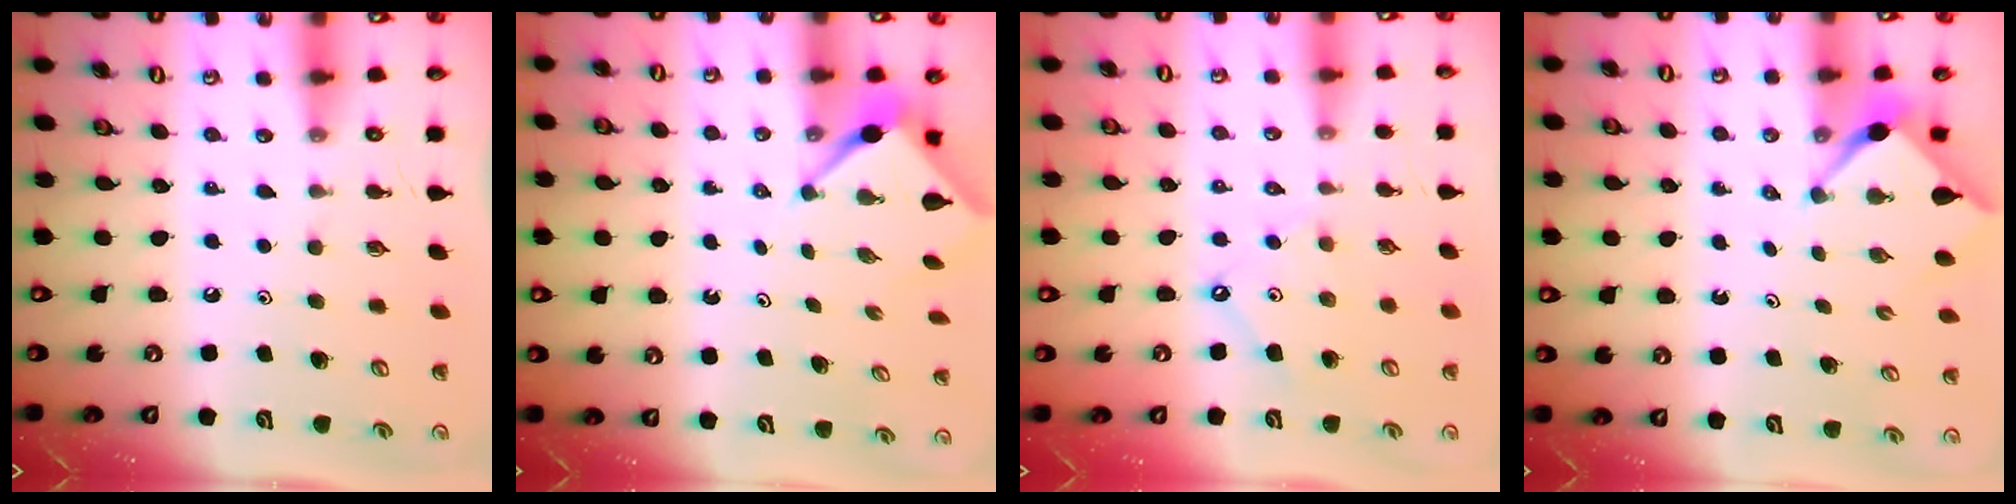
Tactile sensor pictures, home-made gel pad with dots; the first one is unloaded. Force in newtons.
{"total": 3.1, "press": 3.1, "slide": 0.3}
{"total": 5.5, "press": 5.4, "slide": 0.7}
{"total": 2.5, "press": 2.5, "slide": 0.3}